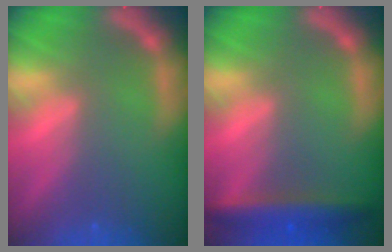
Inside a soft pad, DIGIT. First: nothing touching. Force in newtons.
{"total": 4.5}